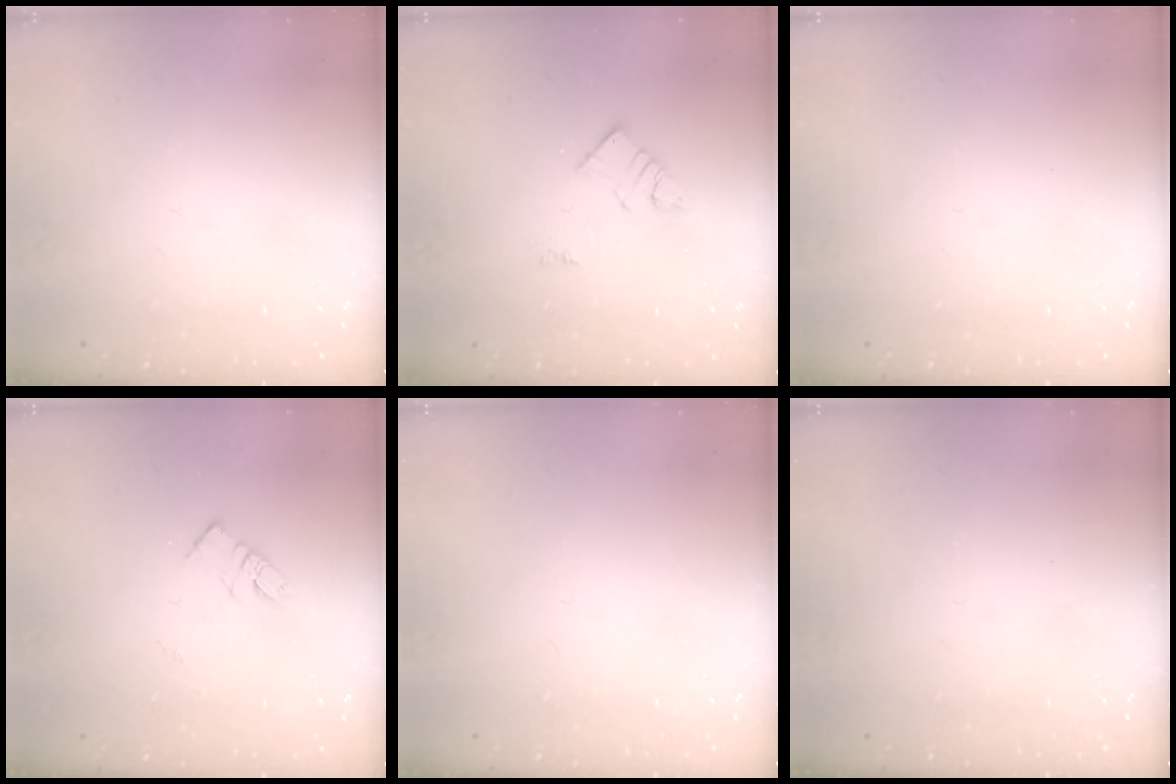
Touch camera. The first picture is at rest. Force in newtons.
{"total": 4.6, "press": 4.6, "slide": 0.3}
{"total": 0.0}
{"total": 5.5, "press": 5.4, "slide": 0.5}
{"total": 0.0}
{"total": 0.0}